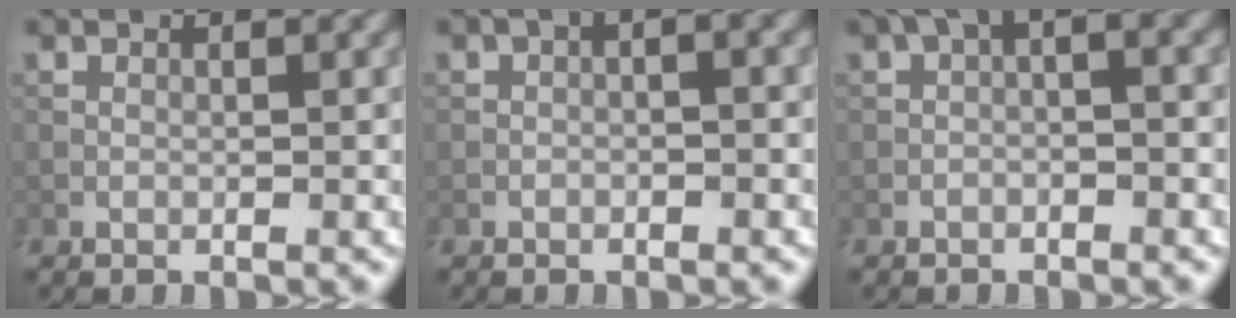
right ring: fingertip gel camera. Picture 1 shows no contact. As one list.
[{"total": 1.7, "force": [0.0, 0.8, 1.5], "torque": [-0.024, 0.005, -0.004]}, {"total": 2.8, "force": [0.2, 1.1, 2.6], "torque": [-0.043, 0.018, -0.003]}]